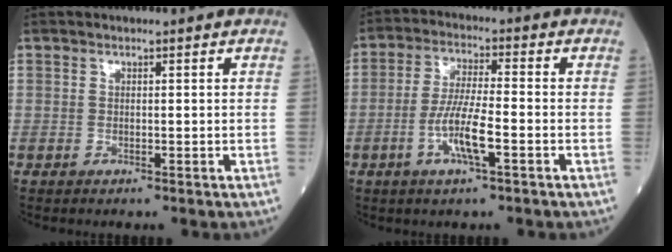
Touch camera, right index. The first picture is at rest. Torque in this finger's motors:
{"motor_torque": [0.98, -0.22, 0.23, 0.06]}